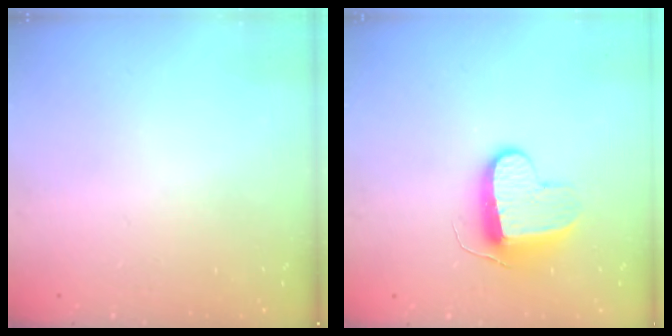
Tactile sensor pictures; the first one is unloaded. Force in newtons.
{"total": 10.2, "press": 10.2, "slide": 0.3}